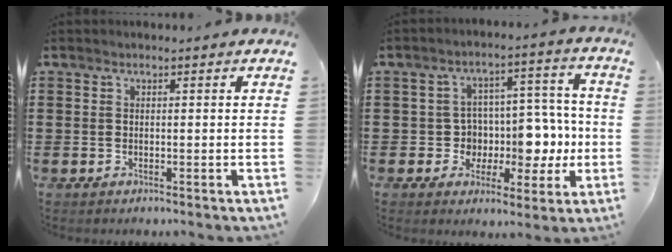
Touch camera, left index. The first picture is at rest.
{"total": 8.0, "force": [-0.4, 6.9, 4.0], "torque": [-0.070, -0.001, -0.002]}